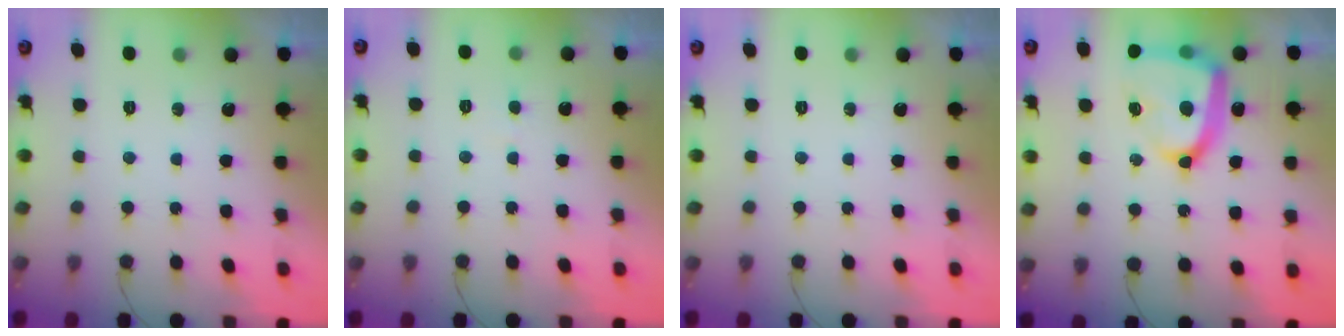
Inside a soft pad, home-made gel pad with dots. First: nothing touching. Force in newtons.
{"total": 1.7, "press": 1.7, "slide": 0.1}
{"total": 0.0}
{"total": 18.9, "press": 18.8, "slide": 1.2}